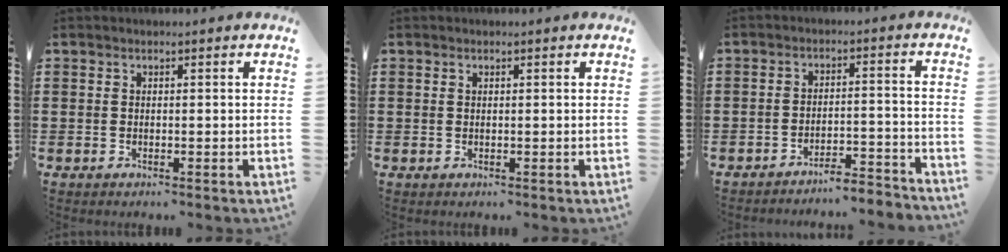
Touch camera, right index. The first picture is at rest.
{"total": 0.0}
{"total": 4.4, "force": [-4.3, -0.2, 0.8], "torque": [-0.018, -0.004, -0.089]}